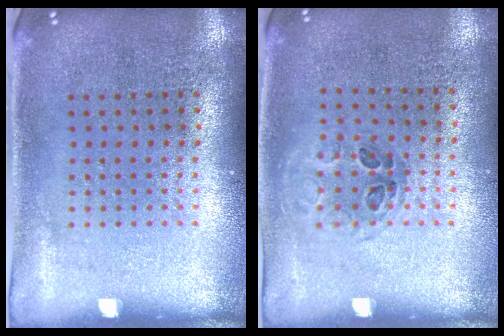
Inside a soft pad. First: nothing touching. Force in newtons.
{"total": 1.0, "press": 0.7, "slide": 0.7}